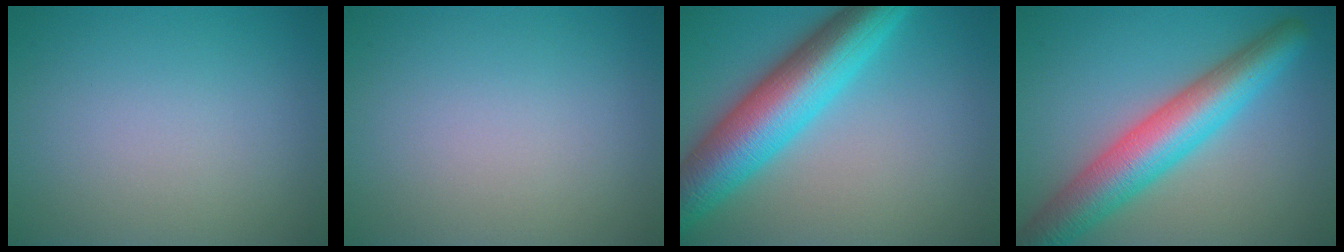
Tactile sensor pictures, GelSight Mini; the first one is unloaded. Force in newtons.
{"total": 0.0}
{"total": 9.7, "press": 9.7, "slide": 0.1}
{"total": 7.9, "press": 7.9, "slide": 0.2}